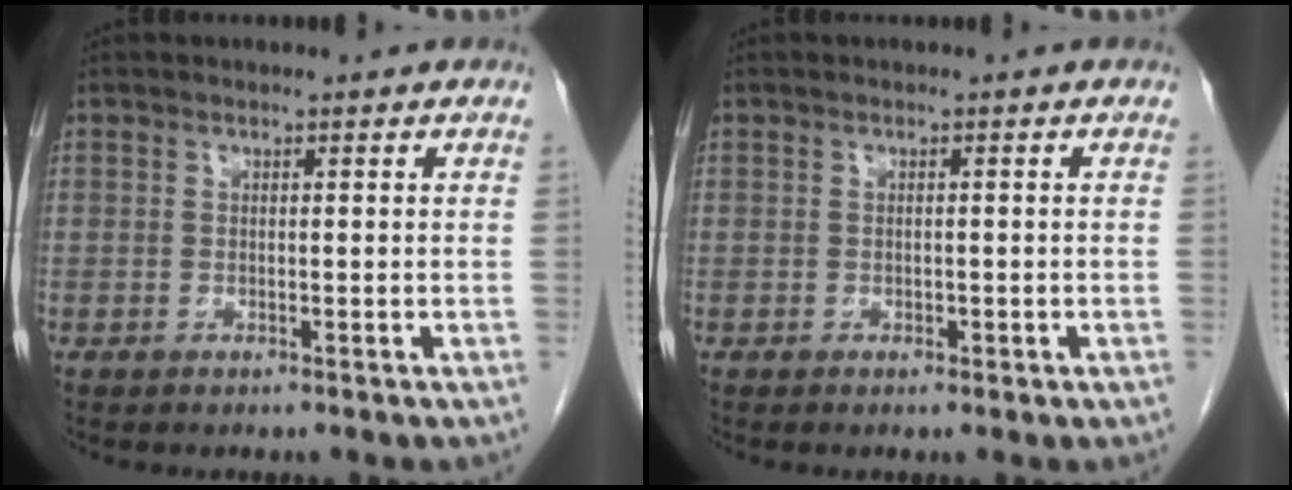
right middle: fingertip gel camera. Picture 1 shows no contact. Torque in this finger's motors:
{"motor_torque": [-0.13, -0.19, -0.03, -0.01]}